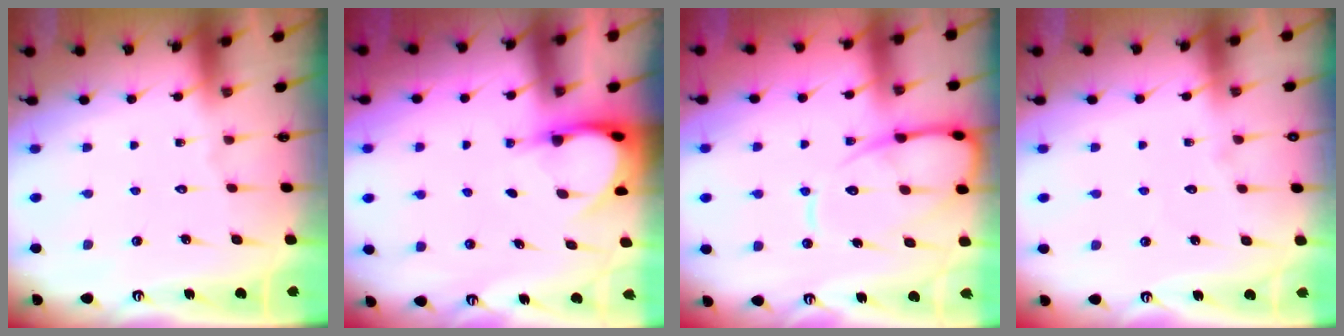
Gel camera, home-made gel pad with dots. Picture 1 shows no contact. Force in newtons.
{"total": 3.9, "press": 3.9, "slide": 0.3}
{"total": 12.9, "press": 12.8, "slide": 1.4}
{"total": 3.8, "press": 3.8, "slide": 0.4}